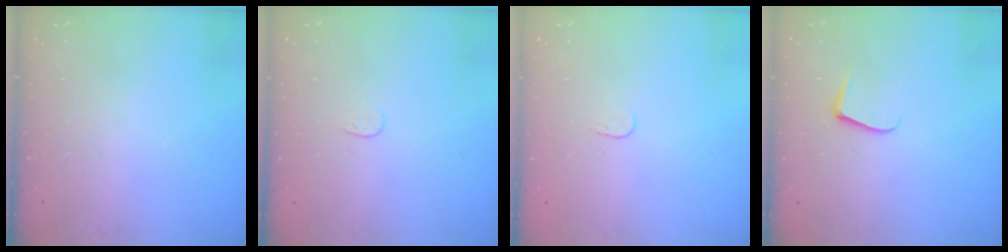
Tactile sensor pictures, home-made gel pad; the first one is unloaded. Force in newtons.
{"total": 3.6, "press": 3.6, "slide": 0.3}
{"total": 3.7, "press": 3.6, "slide": 0.3}
{"total": 5.4, "press": 5.4, "slide": 0.5}